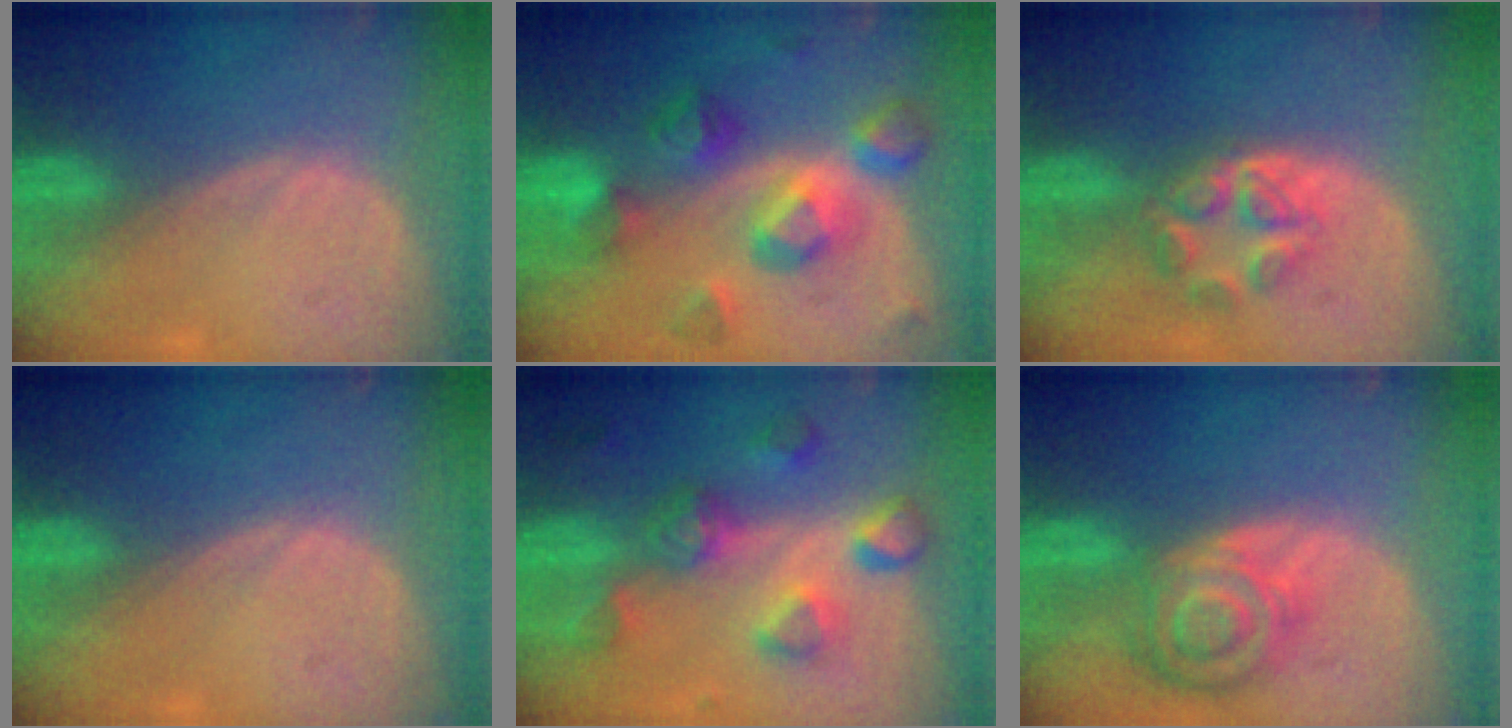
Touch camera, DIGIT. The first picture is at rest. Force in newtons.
{"total": 9.4, "press": 9.4, "slide": 0.6}
{"total": 5.2, "press": 5.0, "slide": 1.4}
{"total": 0.0}
{"total": 8.2, "press": 8.0, "slide": 1.9}
{"total": 8.3, "press": 7.3, "slide": 3.9}